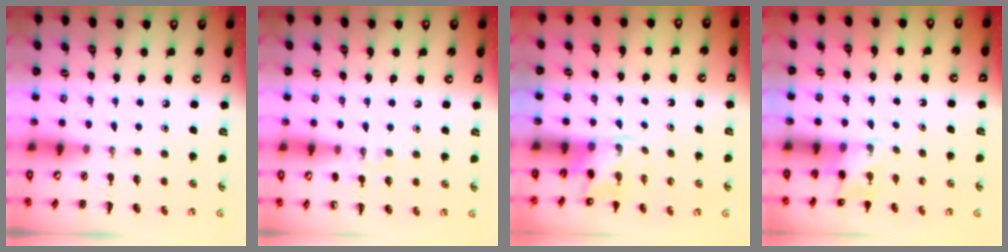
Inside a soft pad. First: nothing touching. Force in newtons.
{"total": 6.8, "press": 6.5, "slide": 1.9}
{"total": 2.5, "press": 2.3, "slide": 1.0}
{"total": 4.0, "press": 3.8, "slide": 1.2}